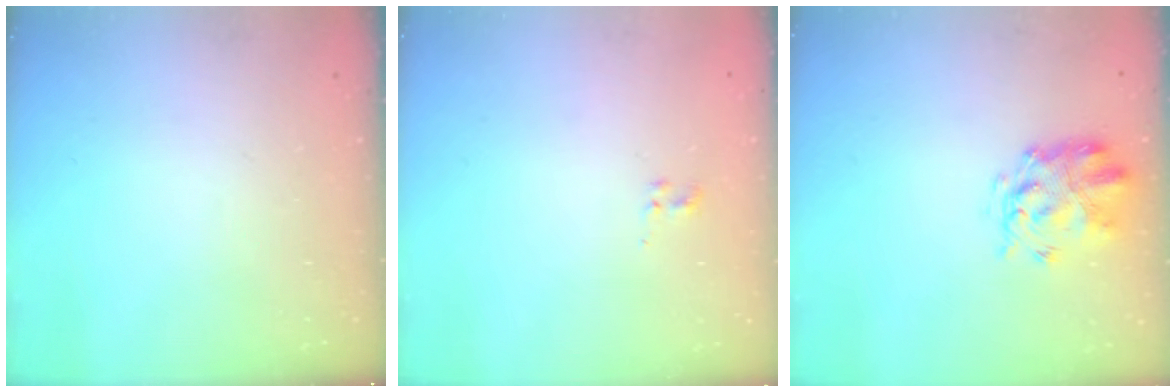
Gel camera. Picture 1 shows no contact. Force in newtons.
{"total": 1.5, "press": 1.3, "slide": 0.9}
{"total": 3.7, "press": 3.4, "slide": 1.3}